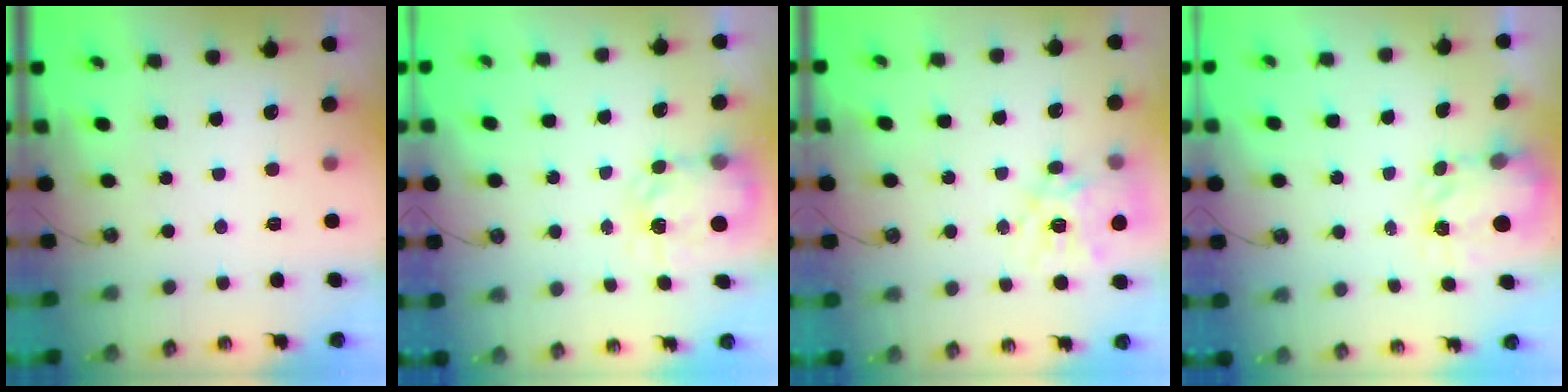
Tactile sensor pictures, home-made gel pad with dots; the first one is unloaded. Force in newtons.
{"total": 5.2, "press": 5.2, "slide": 0.4}
{"total": 15.5, "press": 15.4, "slide": 1.4}
{"total": 3.4, "press": 3.4, "slide": 0.5}